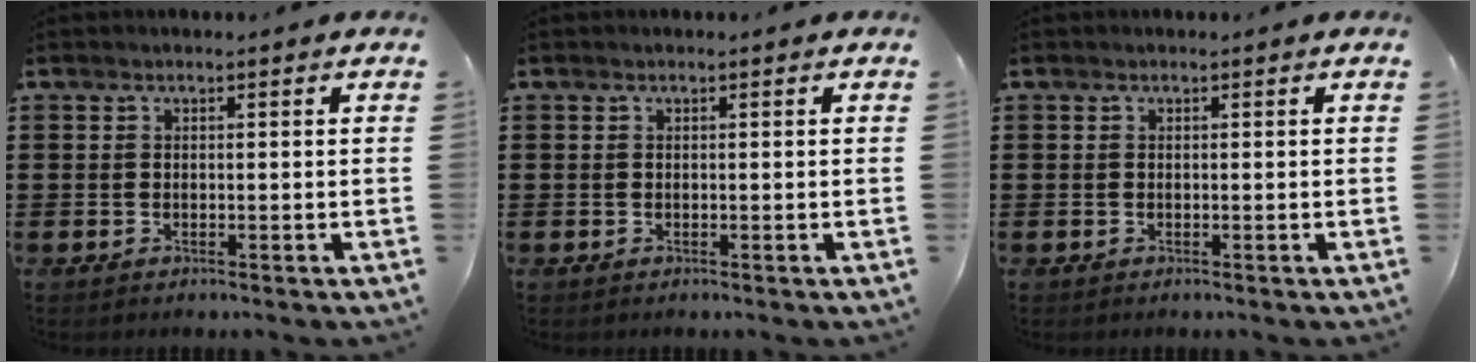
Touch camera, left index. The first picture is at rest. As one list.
[{"total": 0.0}, {"total": 0.0}]